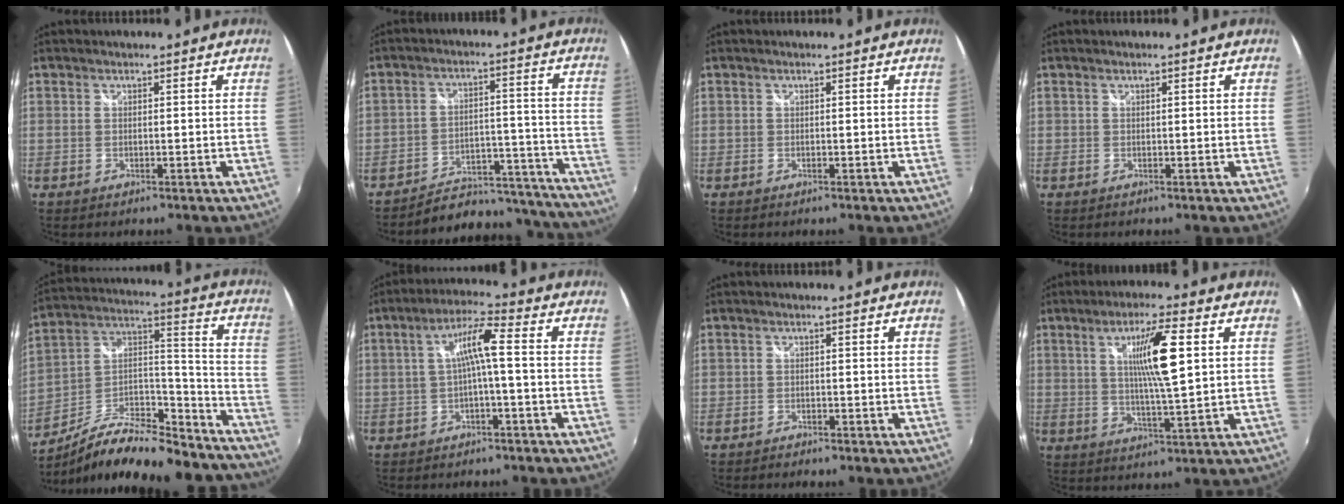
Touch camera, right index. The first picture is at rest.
{"total": 19.3, "force": [-18.6, 4.4, 3.0], "torque": [-0.039, 0.049, -0.227]}
{"total": 0.0}
{"total": 1.9, "force": [0.5, -1.7, -0.6], "torque": [0.015, -0.006, 0.010]}
{"total": 24.9, "force": [-20.0, 7.4, 12.8], "torque": [-0.193, 0.033, -0.286]}
{"total": 6.1, "force": [-0.7, 0.2, 6.0], "torque": [-0.124, 0.013, -0.009]}
{"total": 1.7, "force": [-0.8, -1.4, -0.6], "torque": [0.009, -0.008, -0.010]}
{"total": 9.5, "force": [3.1, -1.1, 8.9], "torque": [-0.146, -0.009, 0.055]}